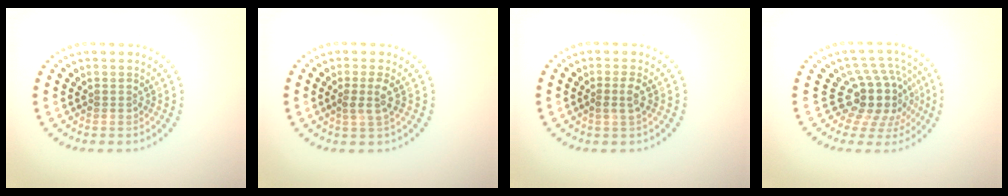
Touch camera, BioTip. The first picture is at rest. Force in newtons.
{"total": 1.7, "press": 1.3, "slide": 1.1}
{"total": 1.2, "press": 1.1, "slide": 0.4}
{"total": 5.0, "press": 3.7, "slide": 3.4}